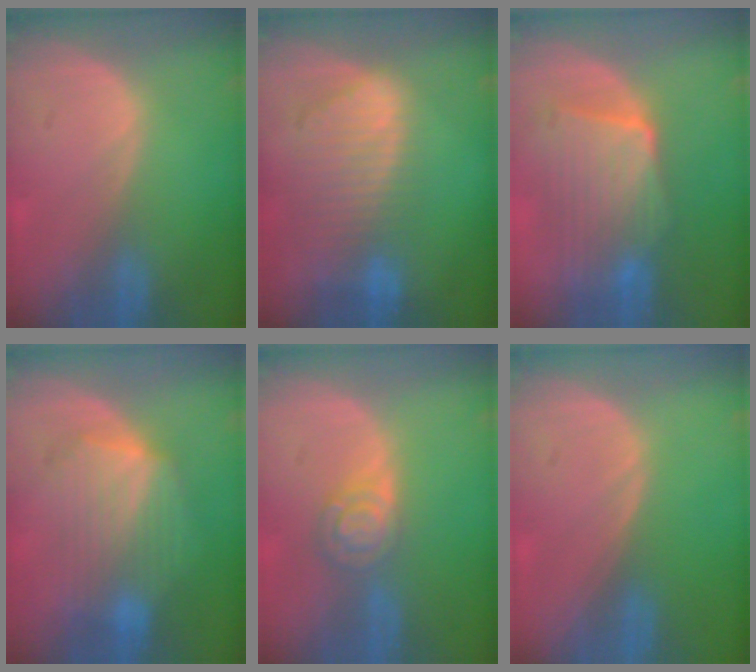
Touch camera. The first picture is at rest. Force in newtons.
{"total": 9.5, "press": 8.2, "slide": 4.8}
{"total": 9.2, "press": 8.7, "slide": 3.0}
{"total": 8.0, "press": 8.0, "slide": 0.3}
{"total": 5.3, "press": 4.6, "slide": 2.6}
{"total": 0.0}